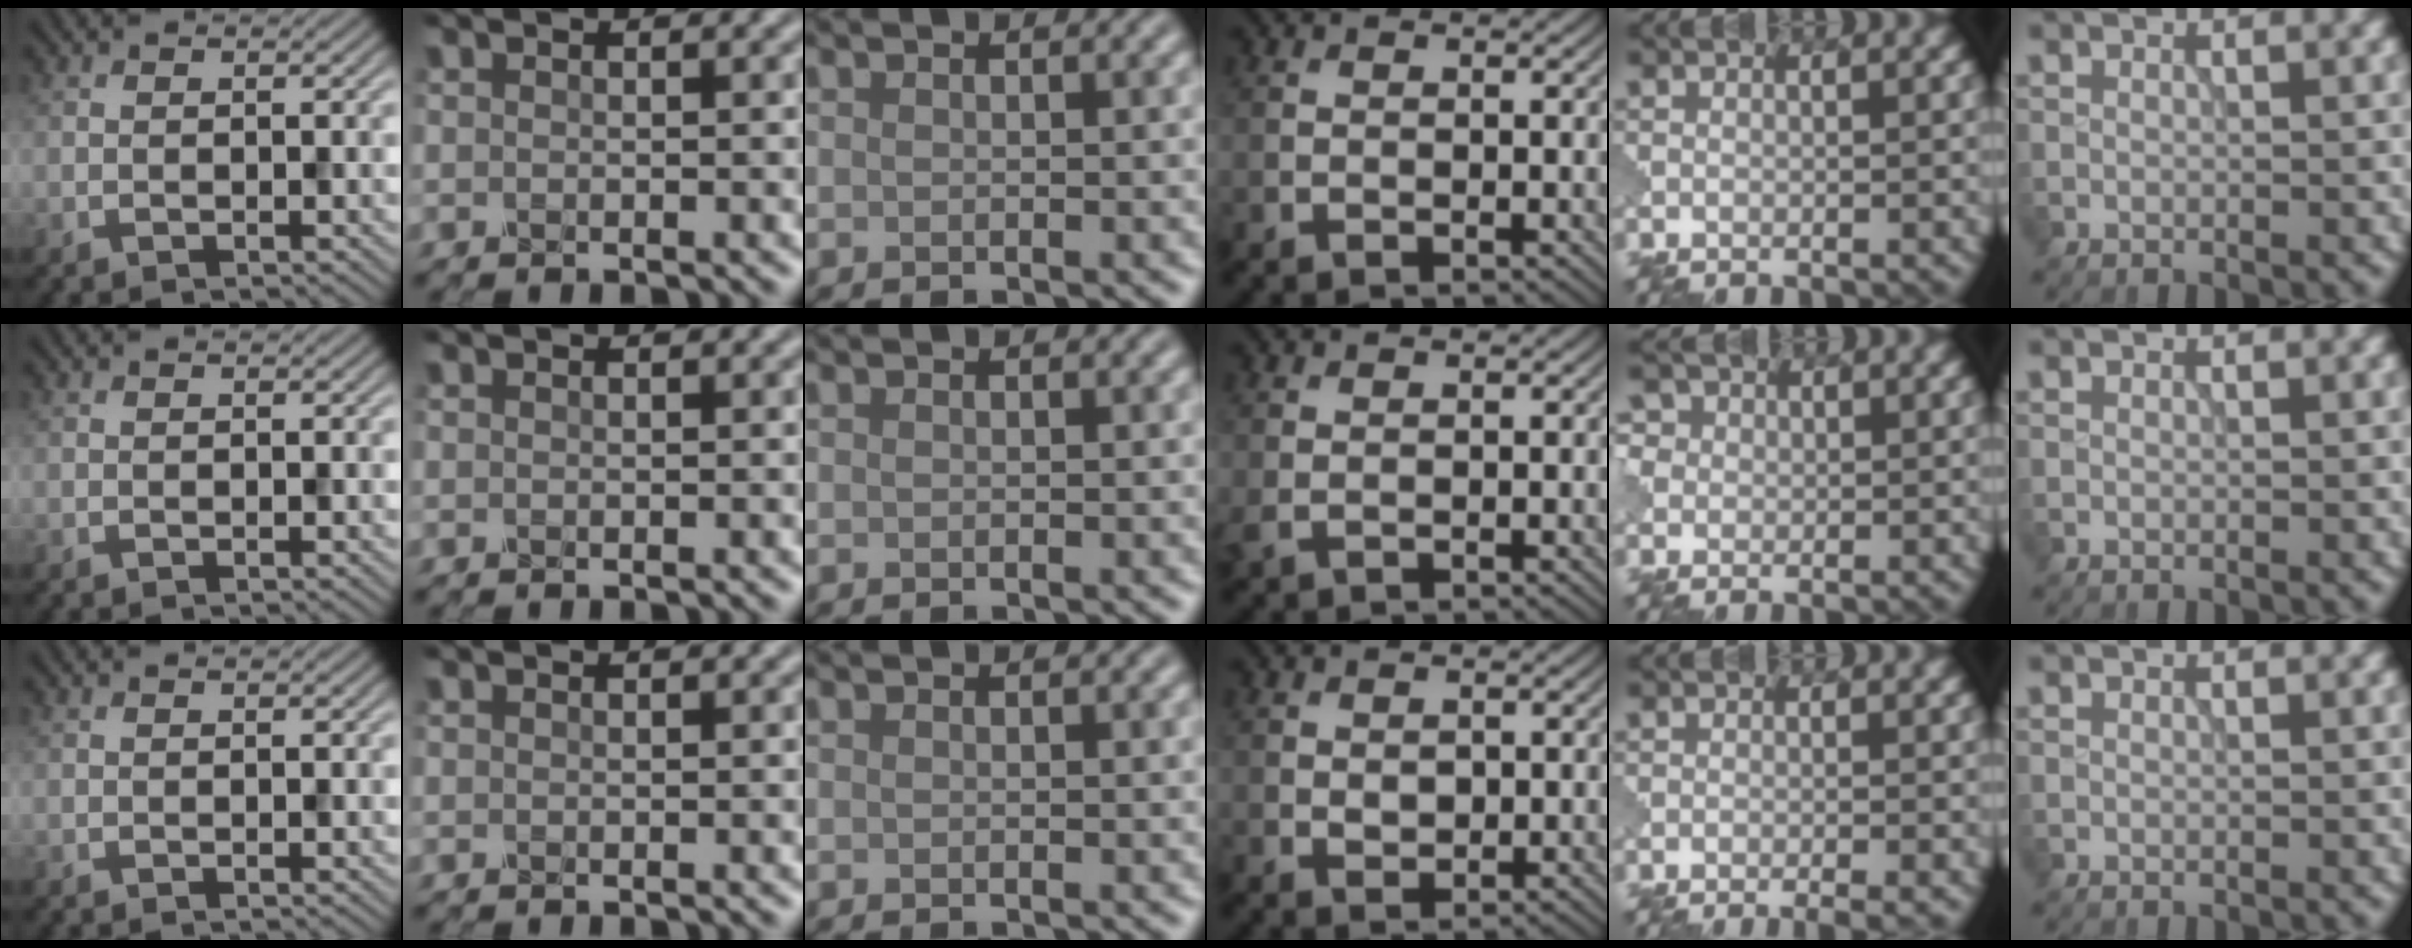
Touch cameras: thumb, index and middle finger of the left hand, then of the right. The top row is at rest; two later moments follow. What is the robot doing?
{"motion": "wrap", "object": "tissue paper"}